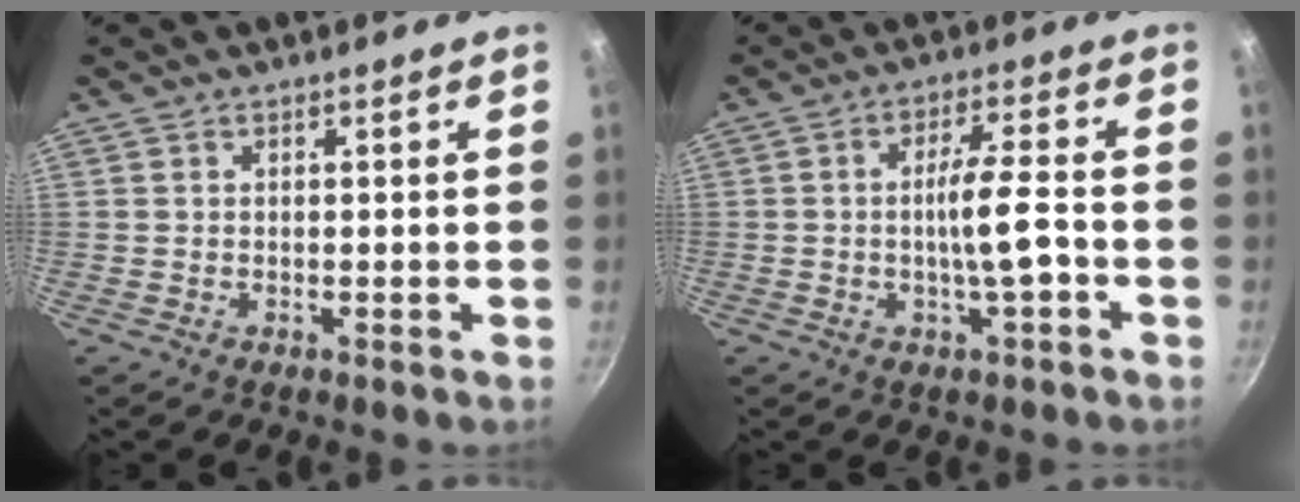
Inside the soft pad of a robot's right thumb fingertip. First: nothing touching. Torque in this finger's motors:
{"motor_torque": [2.50, 1.31, 1.72, -1.07, 0.60]}